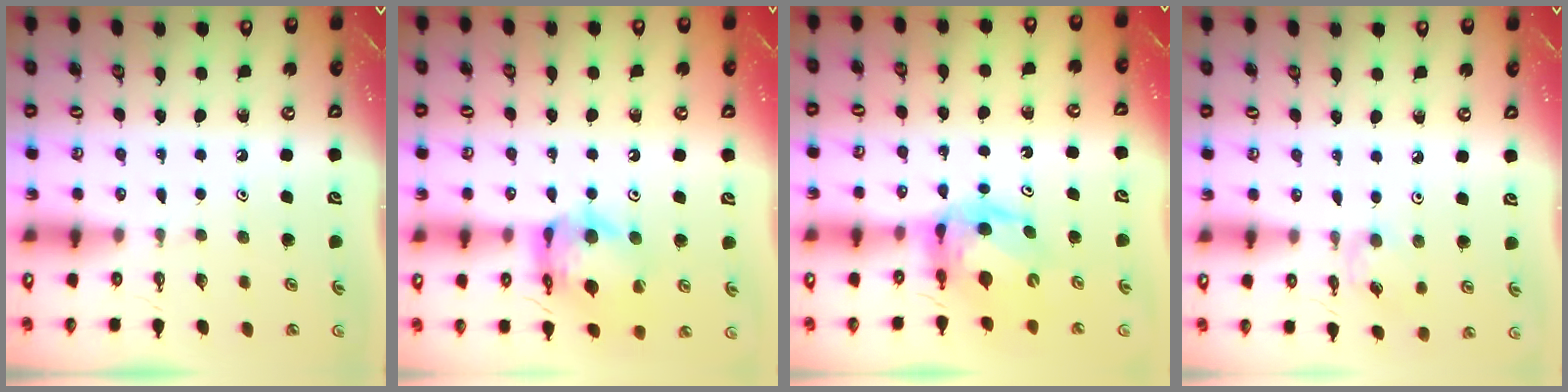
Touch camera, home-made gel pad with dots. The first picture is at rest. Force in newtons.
{"total": 13.6, "press": 13.5, "slide": 1.7}
{"total": 7.9, "press": 7.8, "slide": 1.1}
{"total": 2.7, "press": 2.7, "slide": 0.1}